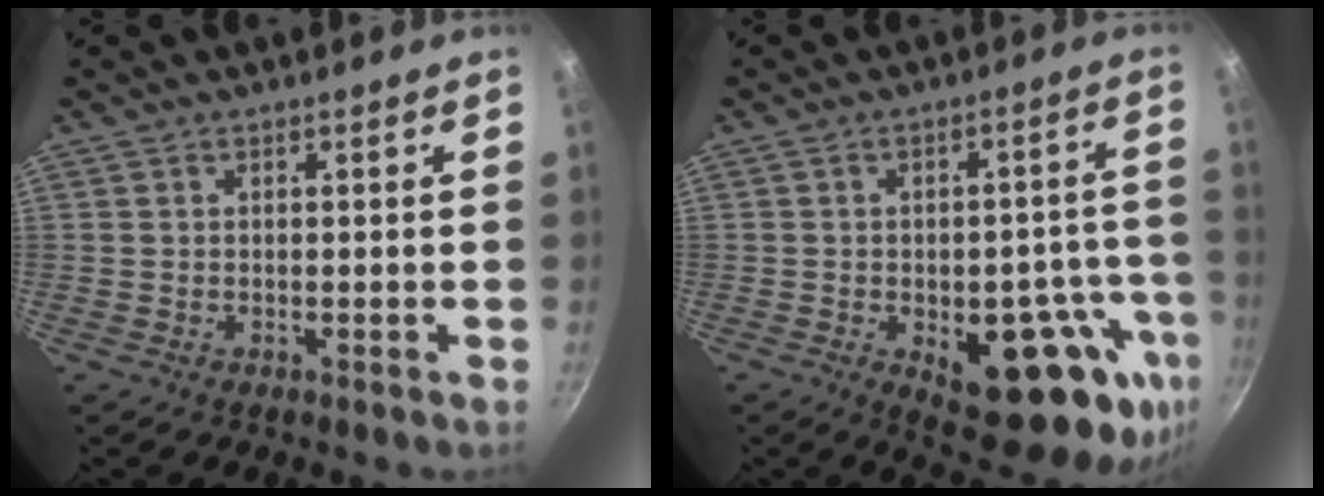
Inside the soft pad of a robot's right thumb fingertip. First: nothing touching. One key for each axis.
{"total": 19.7, "fx": -7.1, "fy": 9.4, "fz": 15.8, "tx": -0.131, "ty": 0.012, "tz": -0.085}